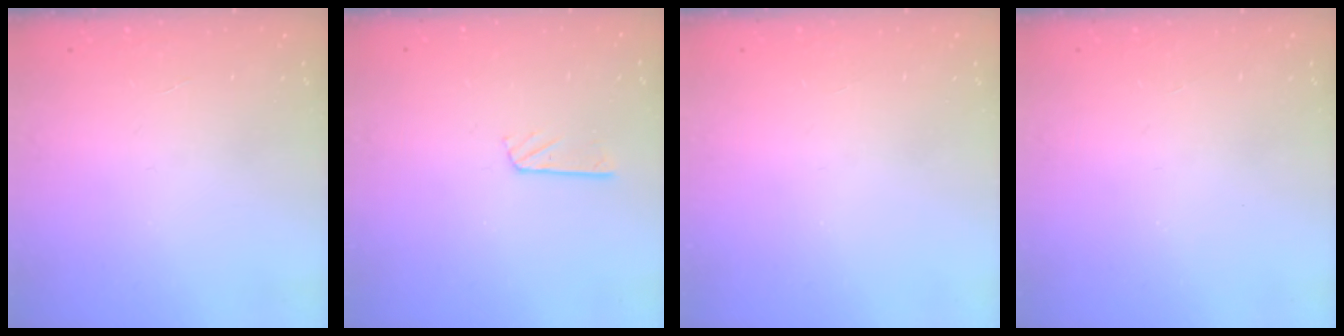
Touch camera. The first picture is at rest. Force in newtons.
{"total": 2.8, "press": 2.8, "slide": 0.2}
{"total": 0.0}
{"total": 0.0}